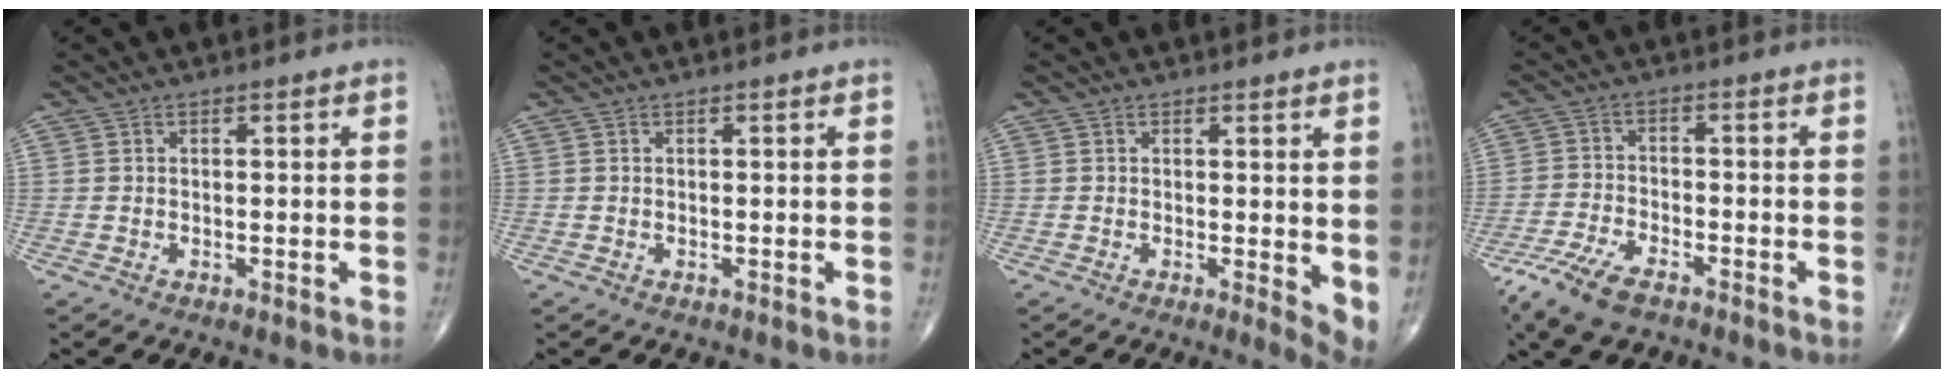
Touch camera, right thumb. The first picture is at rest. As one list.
[{"total": 0.0}, {"total": 4.0, "force": [0.7, 1.5, 3.7], "torque": [-0.048, -0.013, 0.008]}, {"total": 8.6, "force": [-5.8, 3.3, 5.4], "torque": [-0.119, 0.004, -0.115]}]